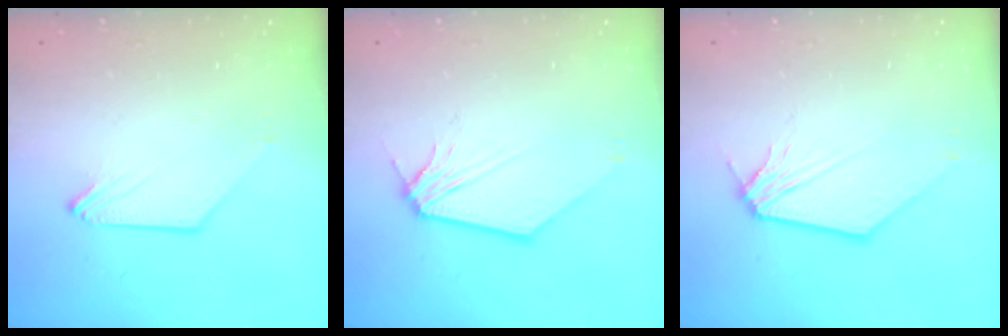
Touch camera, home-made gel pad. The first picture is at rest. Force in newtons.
{"total": 1.8, "press": 1.8, "slide": 0.3}
{"total": 2.5, "press": 2.5, "slide": 0.3}